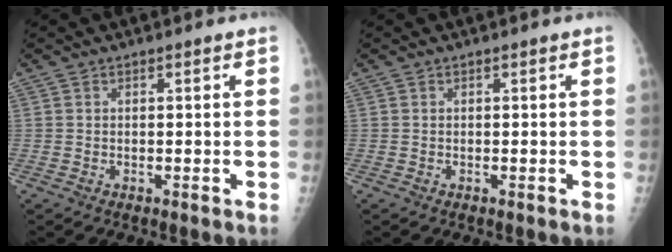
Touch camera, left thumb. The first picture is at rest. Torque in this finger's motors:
{"motor_torque": [0.01, 0.01, 0.03, -0.05, 0.00]}